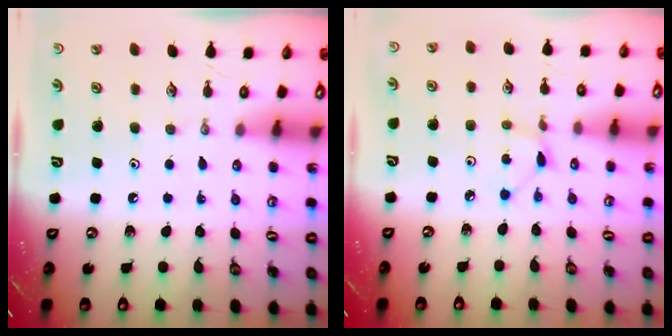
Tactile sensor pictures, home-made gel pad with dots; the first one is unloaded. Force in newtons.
{"total": 2.2, "press": 2.1, "slide": 0.3}